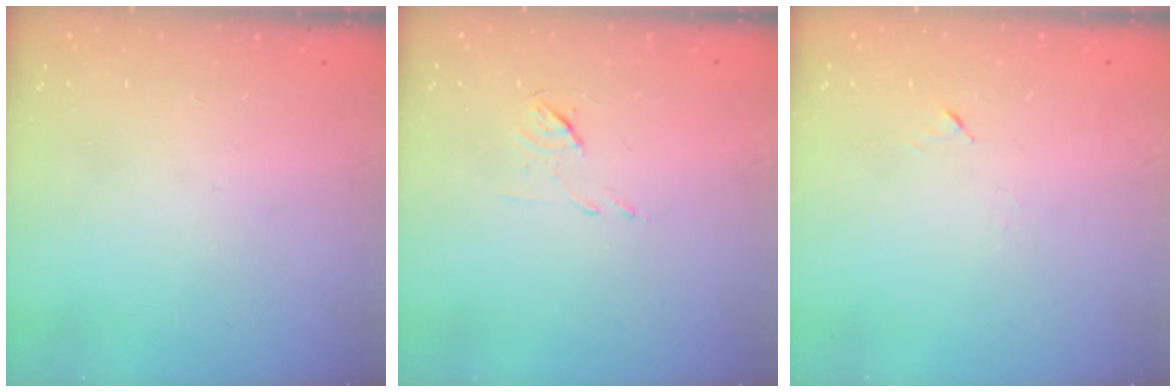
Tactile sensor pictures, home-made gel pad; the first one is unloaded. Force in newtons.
{"total": 4.8, "press": 4.7, "slide": 1.0}
{"total": 4.2, "press": 4.1, "slide": 0.7}